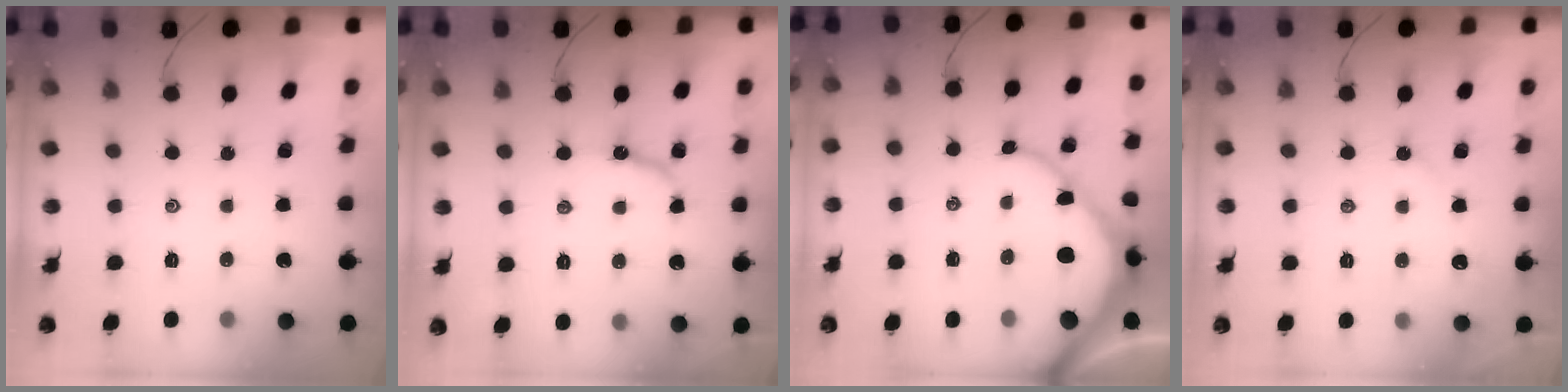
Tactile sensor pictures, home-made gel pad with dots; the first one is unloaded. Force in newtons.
{"total": 7.1, "press": 7.1, "slide": 0.6}
{"total": 9.9, "press": 9.8, "slide": 1.3}
{"total": 3.7, "press": 3.7, "slide": 0.4}